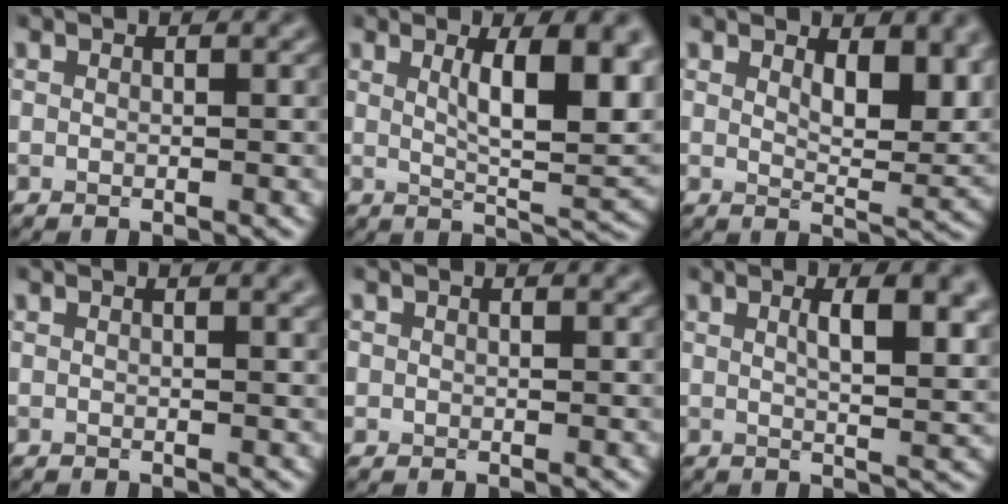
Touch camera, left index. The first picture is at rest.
{"total": 9.2, "force": [2.5, 2.8, 8.4], "torque": [-0.116, -0.006, 0.044]}
{"total": 5.6, "force": [2.6, 2.5, 4.3], "torque": [-0.063, -0.011, 0.044]}
{"total": 1.6, "force": [0.8, 0.5, 1.3], "torque": [-0.011, 0.005, 0.009]}
{"total": 0.9, "force": [0.2, 0.8, 0.2], "torque": [0.001, -0.001, 0.001]}
{"total": 6.5, "force": [2.0, 2.2, 5.8], "torque": [-0.063, 0.007, 0.029]}